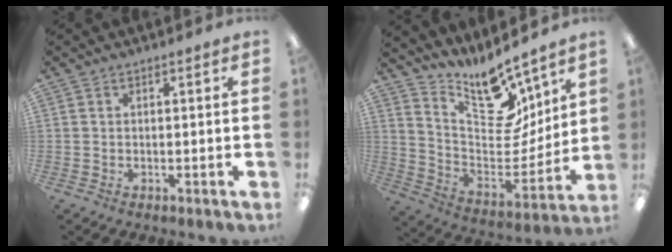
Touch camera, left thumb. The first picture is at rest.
{"total": 15.6, "force": [12.4, 6.6, 6.7], "torque": [-0.106, -0.105, 0.223]}